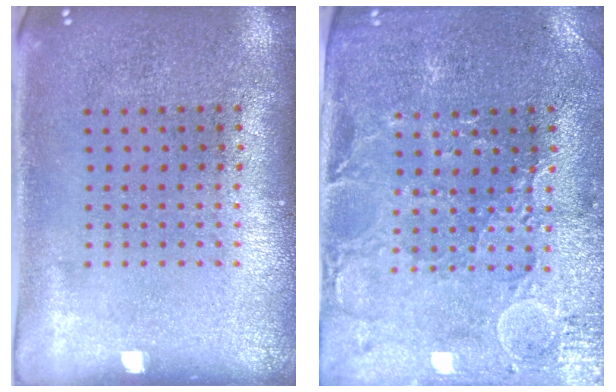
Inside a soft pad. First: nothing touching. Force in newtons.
{"total": 1.3, "press": 1.3, "slide": 0.4}